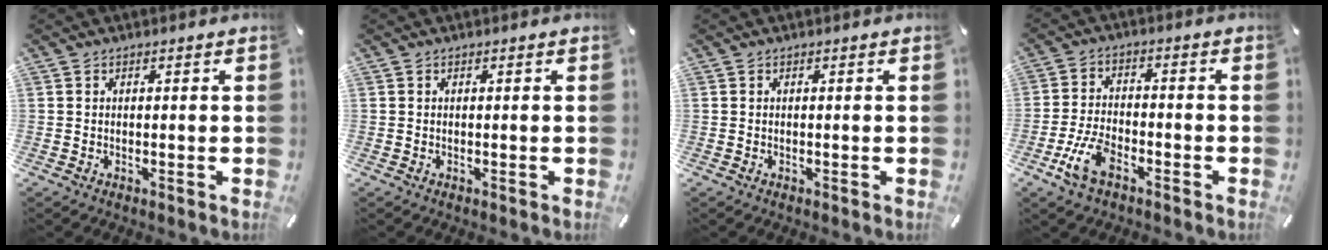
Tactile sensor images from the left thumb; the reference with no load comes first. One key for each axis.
{"total": 0.0}
{"total": 0.0}
{"total": 8.2, "fx": -4.2, "fy": 4.3, "fz": 5.6, "tx": -0.131, "ty": 0.008, "tz": -0.082}